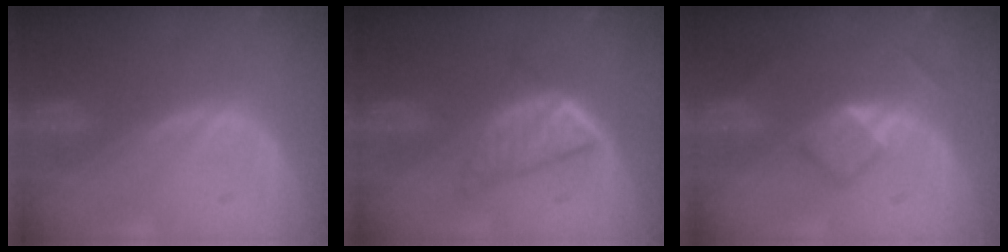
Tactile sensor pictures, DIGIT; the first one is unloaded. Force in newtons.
{"total": 6.1, "press": 5.4, "slide": 2.9}
{"total": 4.0, "press": 3.9, "slide": 0.6}